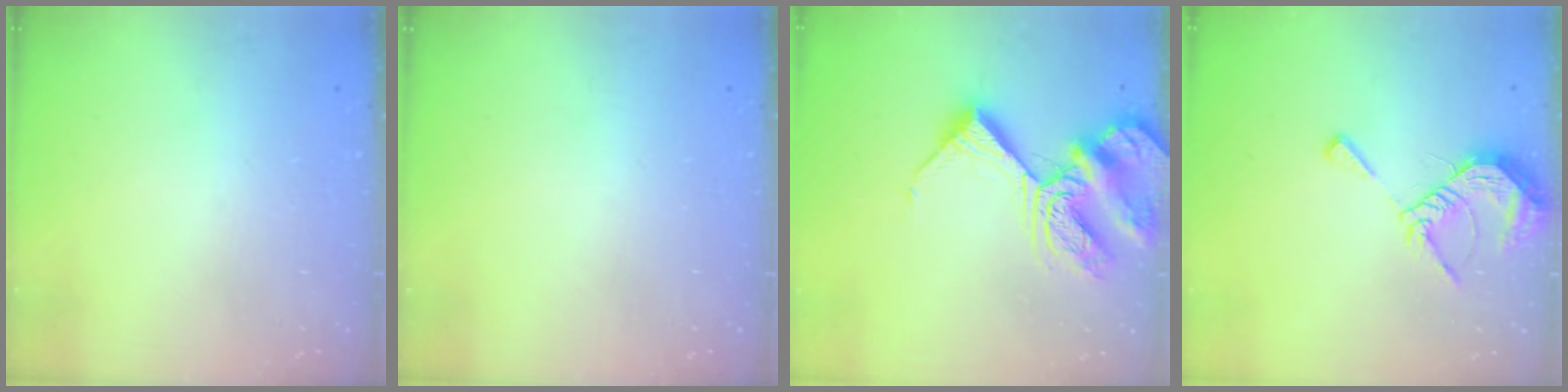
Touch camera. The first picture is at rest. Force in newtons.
{"total": 0.0}
{"total": 15.7, "press": 15.6, "slide": 1.7}
{"total": 9.4, "press": 9.4, "slide": 0.2}